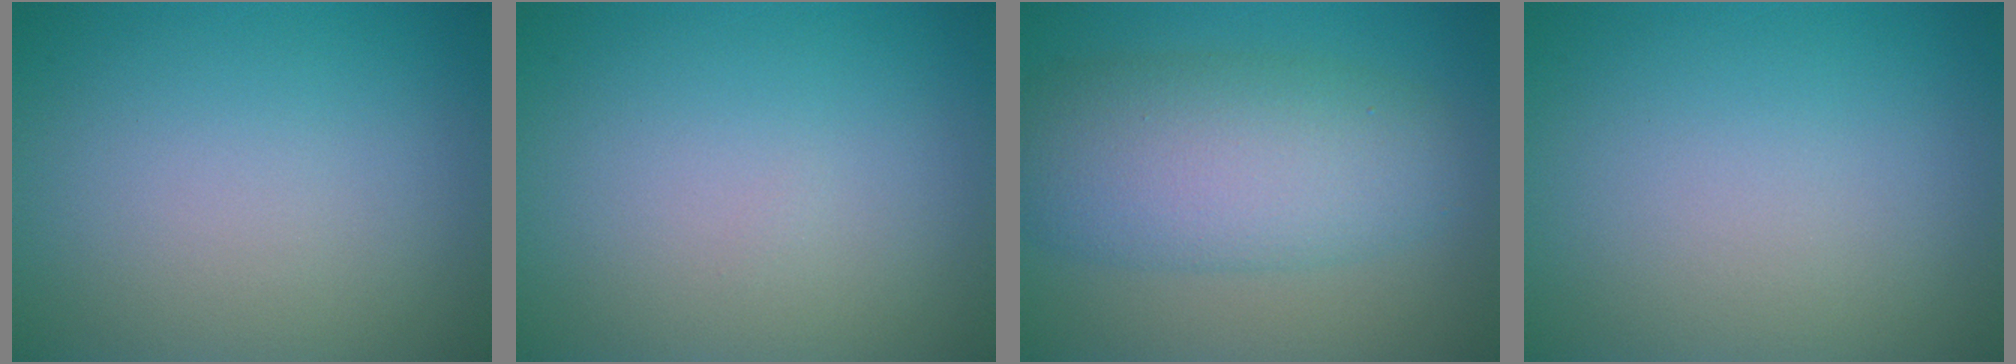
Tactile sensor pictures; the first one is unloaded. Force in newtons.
{"total": 0.0}
{"total": 7.7, "press": 7.7, "slide": 0.3}
{"total": 0.0}